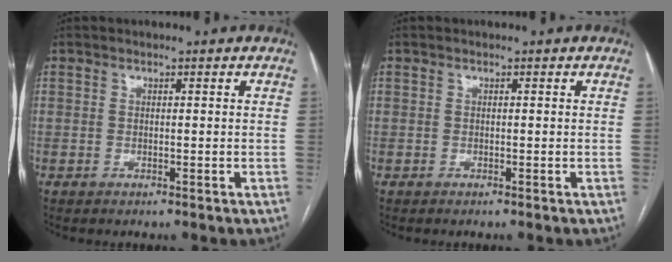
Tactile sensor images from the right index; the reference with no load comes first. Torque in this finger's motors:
{"motor_torque": [0.08, 0.04, -0.04, -0.01]}